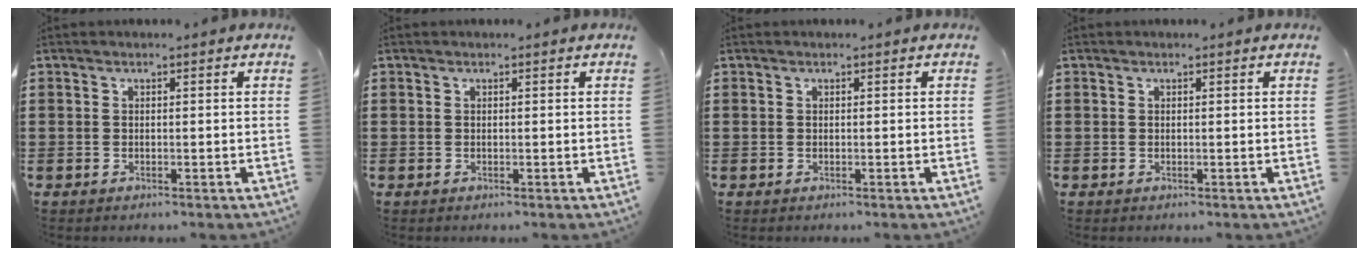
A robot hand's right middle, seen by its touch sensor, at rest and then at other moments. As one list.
[{"total": 0.0}, {"total": 0.0}, {"total": 0.0}]